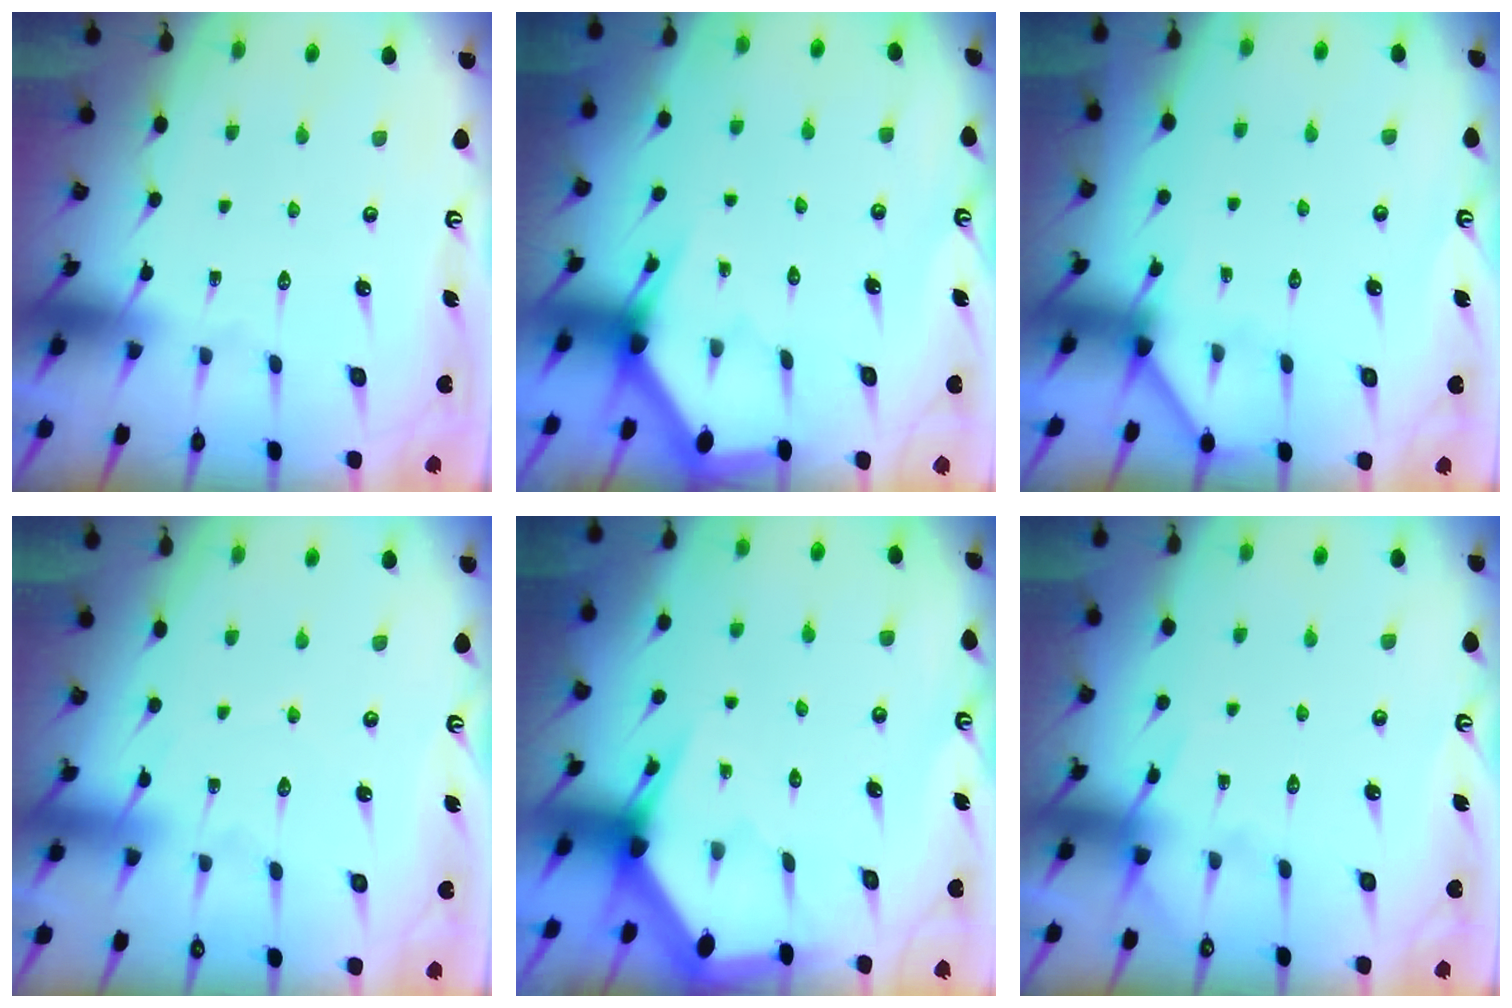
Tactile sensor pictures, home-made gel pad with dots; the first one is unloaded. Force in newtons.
{"total": 3.1, "press": 3.1, "slide": 0.2}
{"total": 2.7, "press": 2.7, "slide": 0.4}
{"total": 2.4, "press": 2.4, "slide": 0.3}
{"total": 3.6, "press": 3.6, "slide": 0.2}
{"total": 5.0, "press": 5.0, "slide": 0.7}